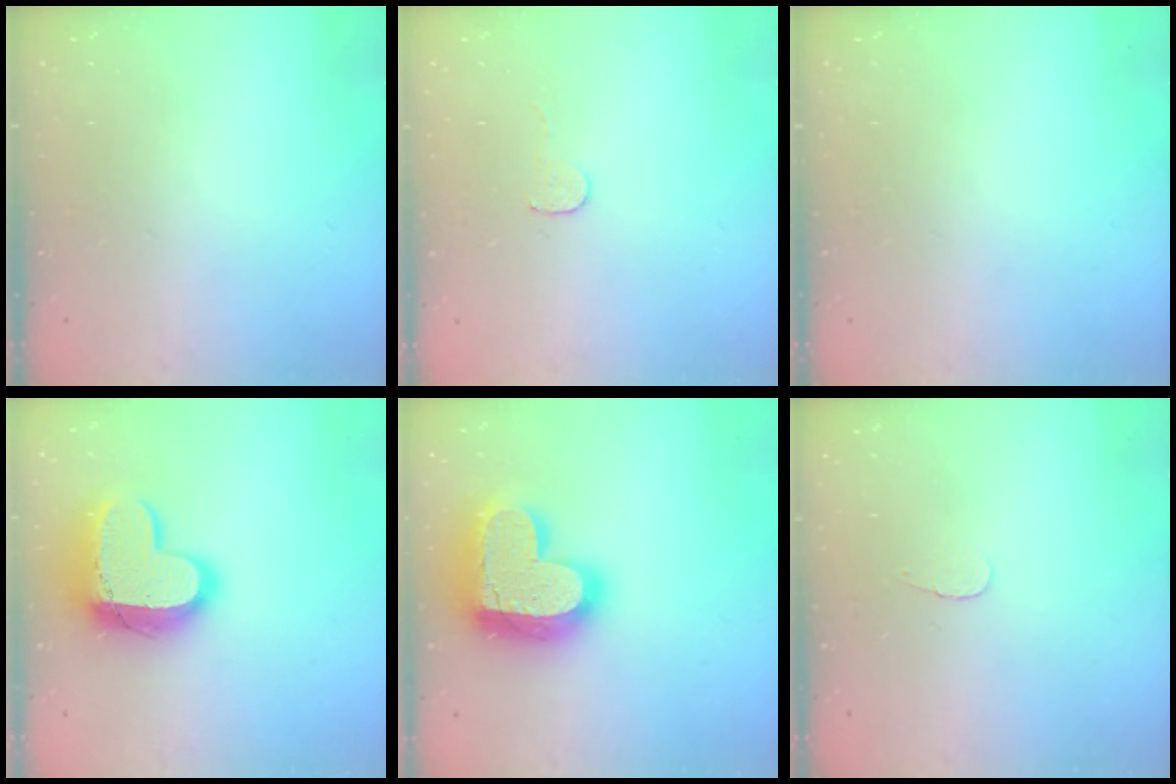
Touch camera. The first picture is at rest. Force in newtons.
{"total": 3.5, "press": 3.5, "slide": 0.3}
{"total": 0.0}
{"total": 16.2, "press": 16.1, "slide": 1.1}
{"total": 23.4, "press": 23.3, "slide": 1.7}
{"total": 2.8, "press": 2.8, "slide": 0.3}